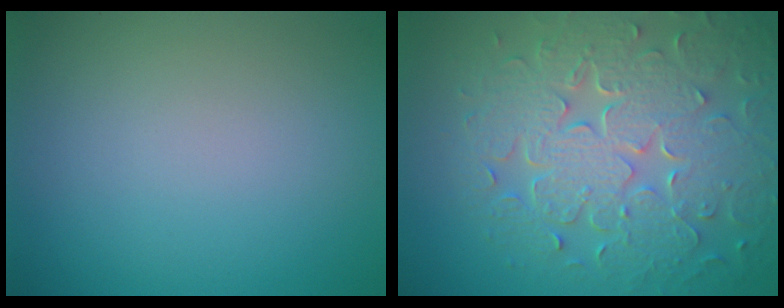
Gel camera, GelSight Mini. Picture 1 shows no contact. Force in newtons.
{"total": 8.7, "press": 6.3, "slide": 6.0}